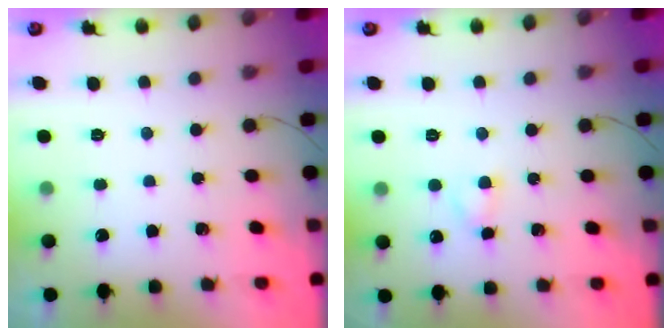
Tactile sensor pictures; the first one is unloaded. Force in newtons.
{"total": 2.8, "press": 2.6, "slide": 1.1}